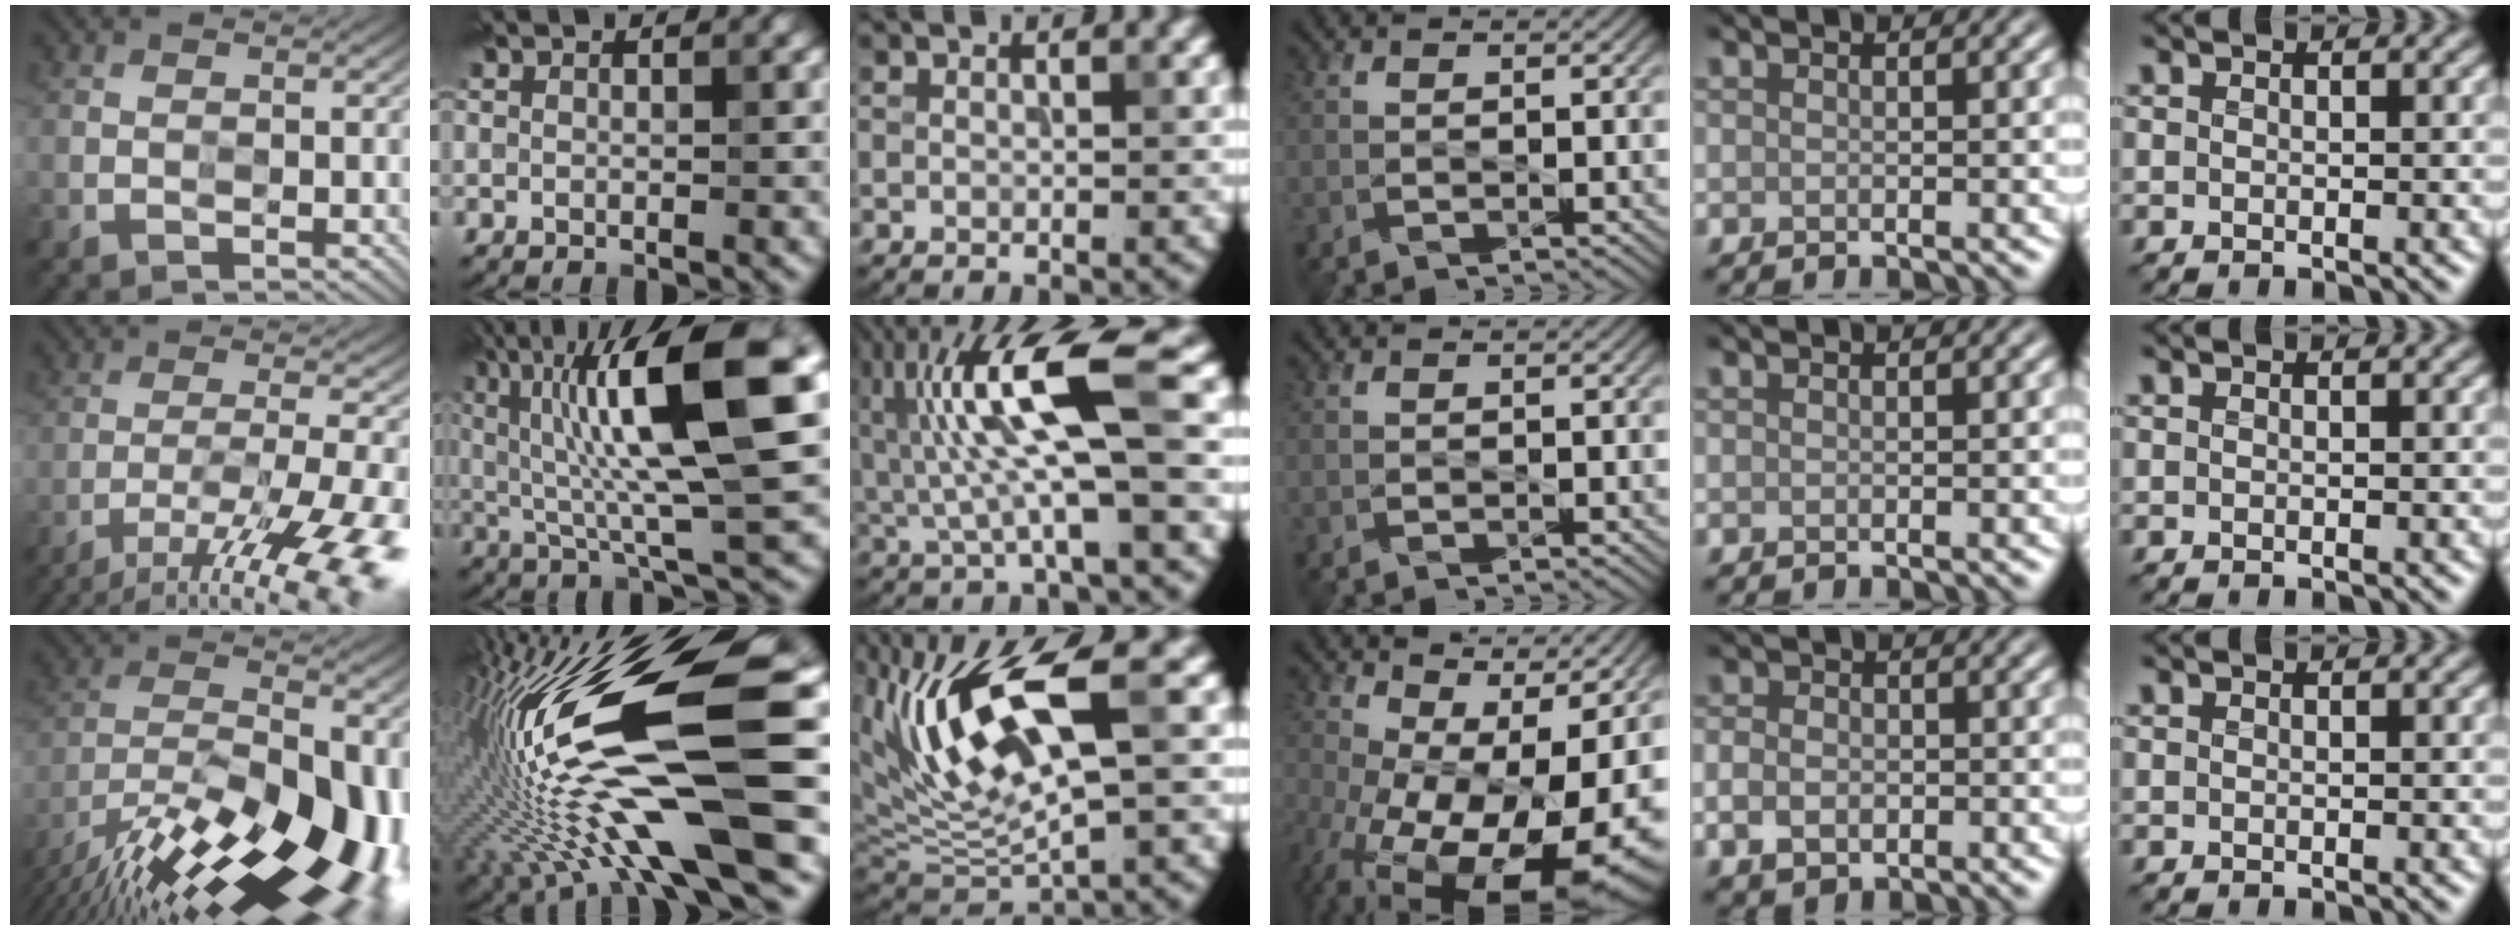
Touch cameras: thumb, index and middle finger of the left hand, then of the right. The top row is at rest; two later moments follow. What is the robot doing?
{"motion": "wipe", "object": "glass cup"}